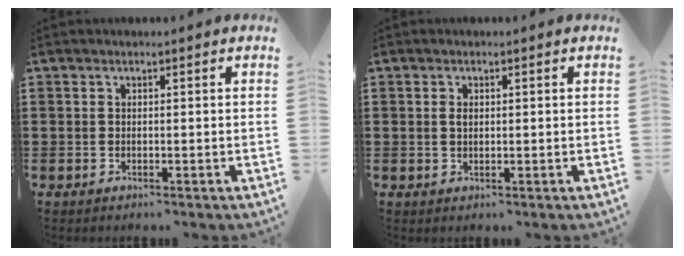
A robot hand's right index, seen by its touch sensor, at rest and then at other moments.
{"total": 1.0, "force": [0.1, 0.6, 0.8], "torque": [-0.018, 0.002, 0.001]}